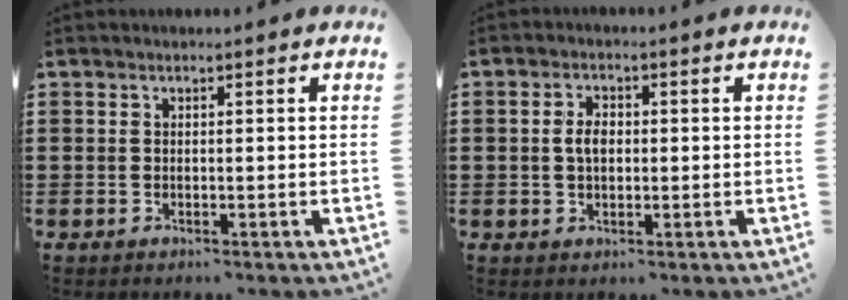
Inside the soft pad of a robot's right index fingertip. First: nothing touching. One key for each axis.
{"total": 3.2, "fx": 0.1, "fy": 1.9, "fz": 2.6, "tx": -0.053, "ty": 0.009, "tz": 0.000}